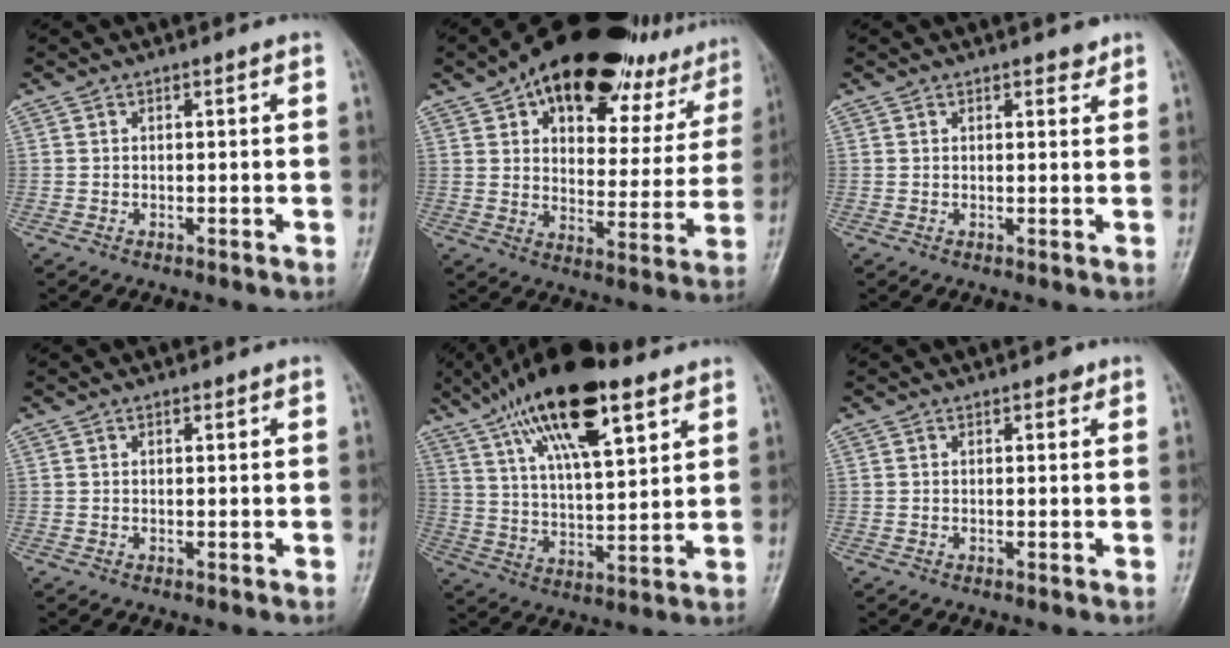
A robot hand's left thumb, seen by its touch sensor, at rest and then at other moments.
{"total": 27.4, "force": [17.3, 13.5, 16.4], "torque": [-0.190, -0.023, 0.238]}
{"total": 1.7, "force": [1.4, 0.8, 0.7], "torque": [0.003, -0.007, 0.015]}
{"total": 0.5, "force": [0.3, 0.3, 0.3], "torque": [-0.004, -0.002, 0.003]}
{"total": 20.6, "force": [11.6, 7.2, 15.4], "torque": [-0.254, -0.021, 0.205]}
{"total": 0.9, "force": [0.6, 0.6, 0.4], "torque": [0.002, -0.003, 0.003]}